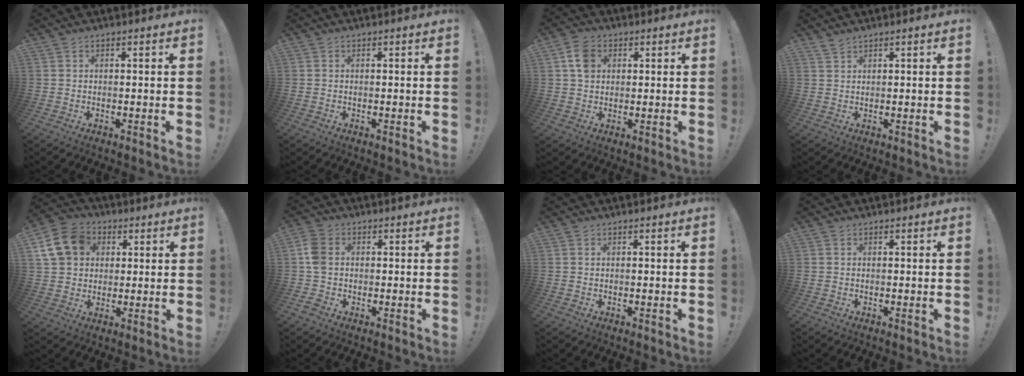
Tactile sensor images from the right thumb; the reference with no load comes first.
{"total": 0.0}
{"total": 7.1, "force": [2.0, 5.5, 4.1], "torque": [-0.062, 0.009, 0.043]}
{"total": 1.7, "force": [1.6, 0.4, 0.6], "torque": [-0.012, -0.006, 0.029]}
{"total": 14.4, "force": [4.3, 11.9, 6.8], "torque": [-0.101, -0.007, 0.091]}
{"total": 7.7, "force": [-0.2, 6.1, 4.8], "torque": [-0.103, 0.012, 0.001]}
{"total": 0.0}
{"total": 0.0}